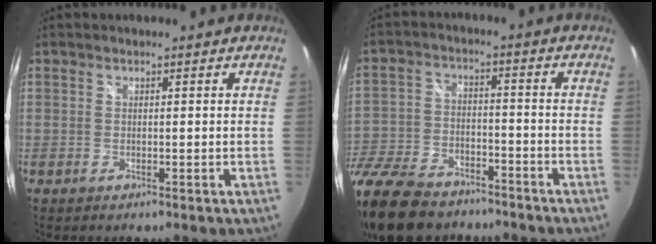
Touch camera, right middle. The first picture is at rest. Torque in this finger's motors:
{"motor_torque": [1.09, -1.05, 0.25, 0.18]}